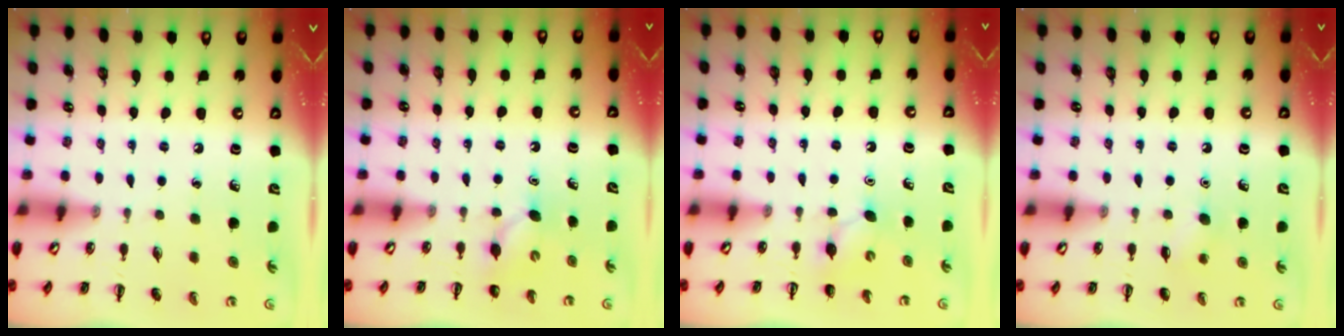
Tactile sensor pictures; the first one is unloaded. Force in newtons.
{"total": 3.5, "press": 3.4, "slide": 0.8}
{"total": 3.5, "press": 3.3, "slide": 1.3}
{"total": 3.8, "press": 3.7, "slide": 0.9}